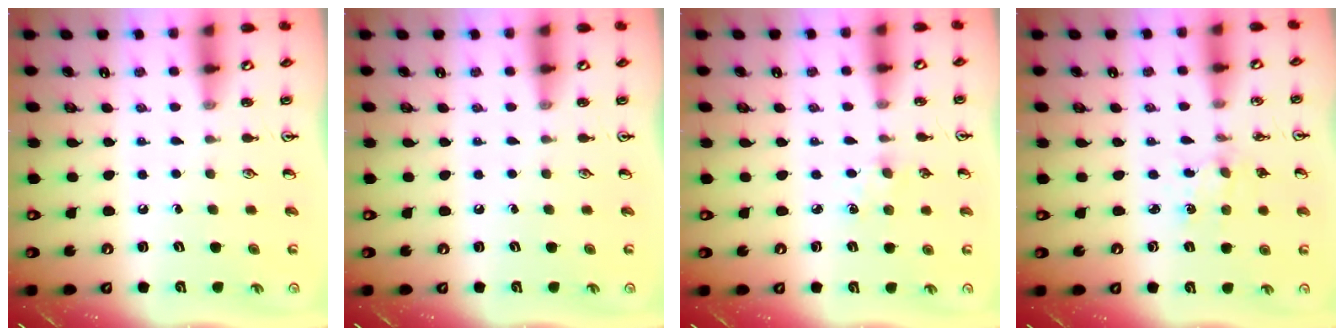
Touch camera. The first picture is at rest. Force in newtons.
{"total": 0.0}
{"total": 3.0, "press": 2.9, "slide": 0.4}
{"total": 2.7, "press": 2.6, "slide": 0.4}